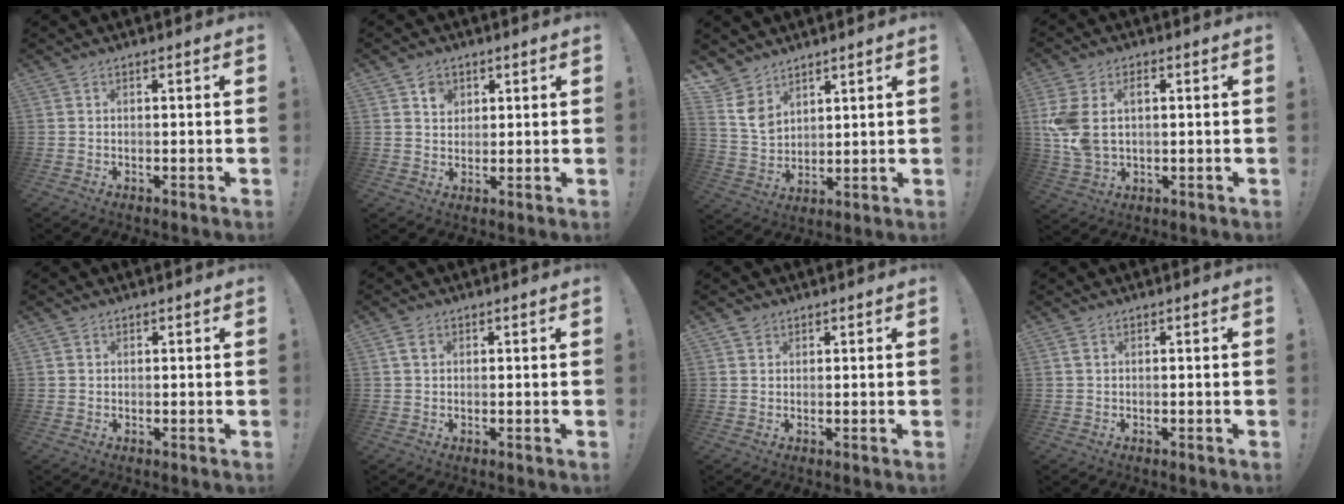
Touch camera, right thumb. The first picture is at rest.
{"total": 4.3, "force": [2.2, 3.6, 1.1], "torque": [-0.007, -0.011, 0.035]}
{"total": 8.2, "force": [5.7, 5.4, 2.3], "torque": [-0.044, -0.039, 0.117]}
{"total": 9.9, "force": [2.3, 6.4, 7.2], "torque": [-0.159, -0.006, 0.041]}
{"total": 1.3, "force": [0.6, 1.1, 0.0], "torque": [0.000, 0.001, 0.011]}
{"total": 2.5, "force": [1.1, 1.6, 1.5], "torque": [-0.028, 0.004, 0.019]}
{"total": 2.1, "force": [1.4, 1.5, 0.2], "torque": [-0.006, 0.000, 0.026]}
{"total": 0.8, "force": [0.5, 0.4, 0.6], "torque": [-0.004, -0.001, 0.007]}